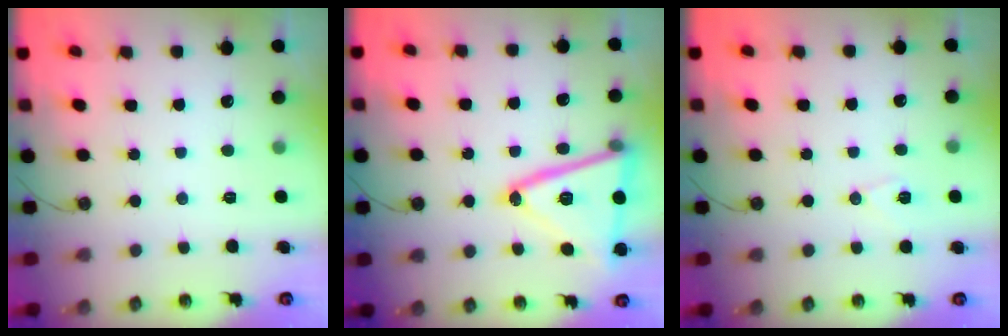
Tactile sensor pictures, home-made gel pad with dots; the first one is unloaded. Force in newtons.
{"total": 22.3, "press": 22.1, "slide": 3.4}
{"total": 7.2, "press": 6.7, "slide": 2.5}